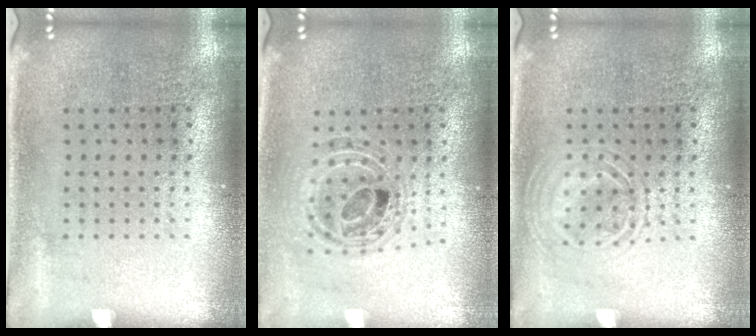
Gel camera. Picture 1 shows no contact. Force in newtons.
{"total": 0.8, "press": 0.8, "slide": 0.1}
{"total": 2.1, "press": 2.1, "slide": 0.3}